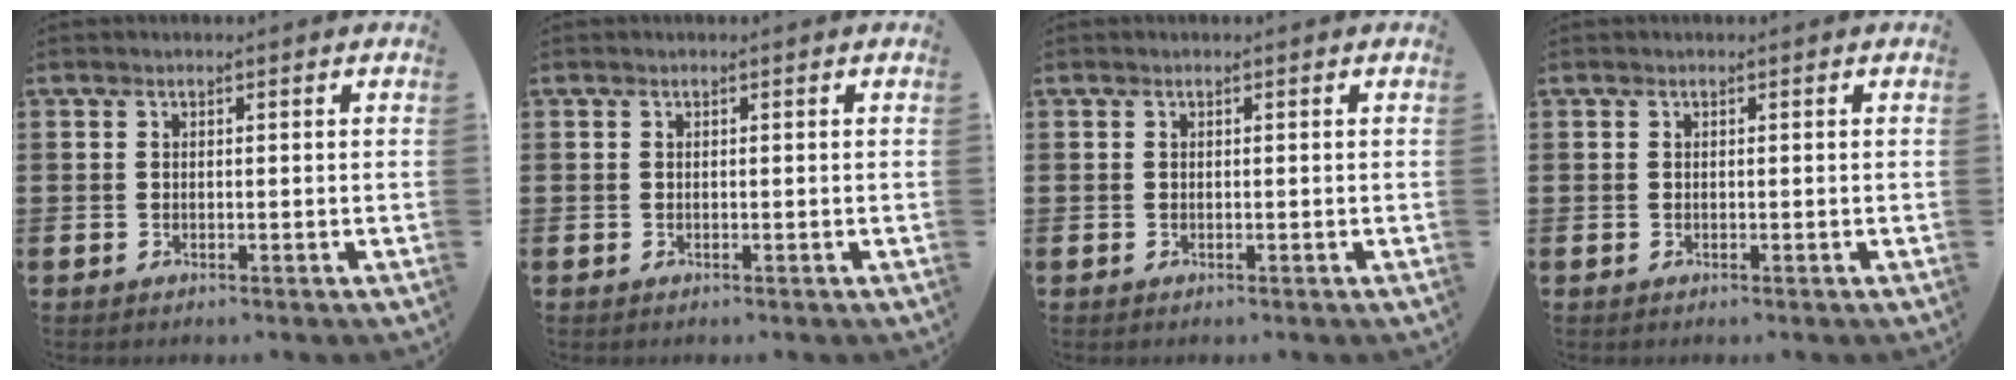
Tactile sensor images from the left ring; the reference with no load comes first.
{"total": 0.0}
{"total": 0.0}
{"total": 0.0}